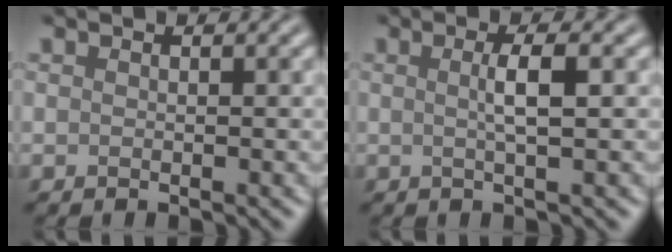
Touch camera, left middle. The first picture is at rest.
{"total": 2.5, "force": [0.2, 0.5, 2.4], "torque": [-0.041, 0.005, 0.000]}